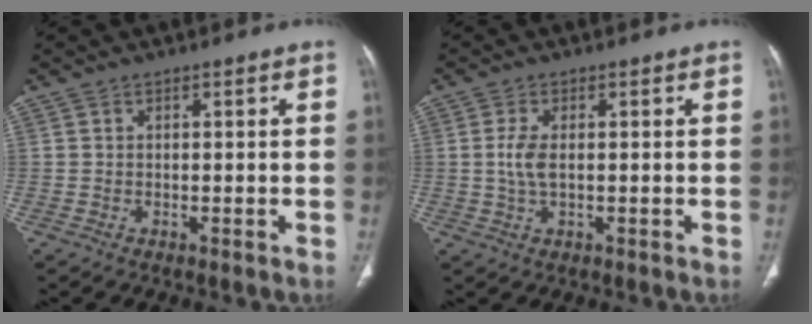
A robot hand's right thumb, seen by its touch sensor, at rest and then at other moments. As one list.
[{"total": 3.6, "force": [0.1, 1.5, 3.2], "torque": [-0.081, -0.001, 0.003]}]